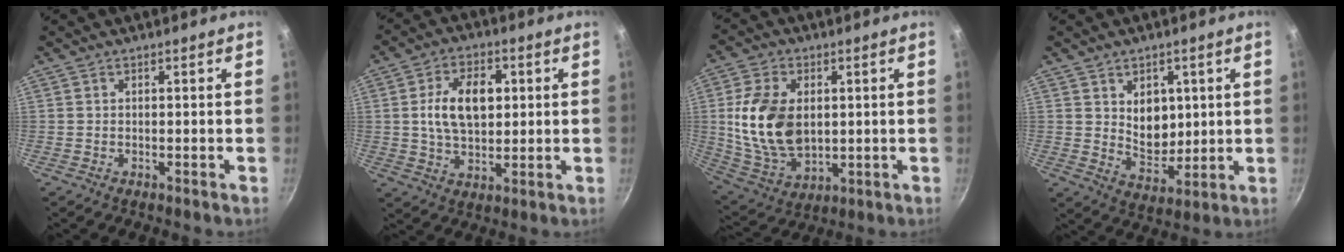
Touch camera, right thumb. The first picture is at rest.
{"total": 11.5, "force": [1.8, 7.3, 8.7], "torque": [-0.125, 0.002, 0.028]}
{"total": 15.8, "force": [1.6, 10.4, 11.8], "torque": [-0.210, -0.016, 0.042]}
{"total": 8.5, "force": [2.2, 6.3, 5.3], "torque": [-0.054, -0.031, 0.045]}